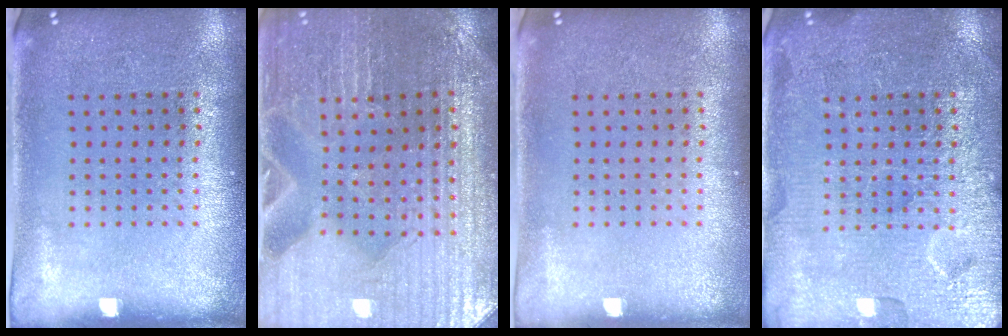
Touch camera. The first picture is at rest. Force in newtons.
{"total": 2.9, "press": 2.8, "slide": 0.3}
{"total": 0.0}
{"total": 4.0, "press": 3.9, "slide": 0.5}